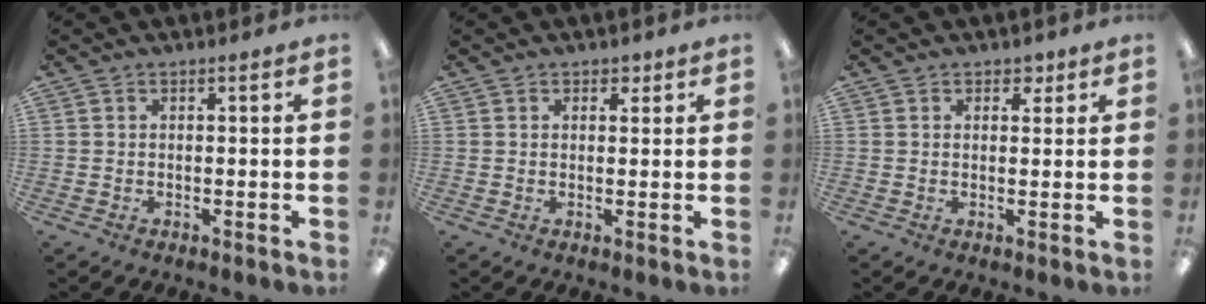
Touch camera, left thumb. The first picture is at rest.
{"total": 1.7, "force": [1.2, 1.1, 0.6], "torque": [0.004, -0.004, 0.017]}
{"total": 2.3, "force": [1.5, 1.5, 0.8], "torque": [-0.001, -0.004, 0.025]}